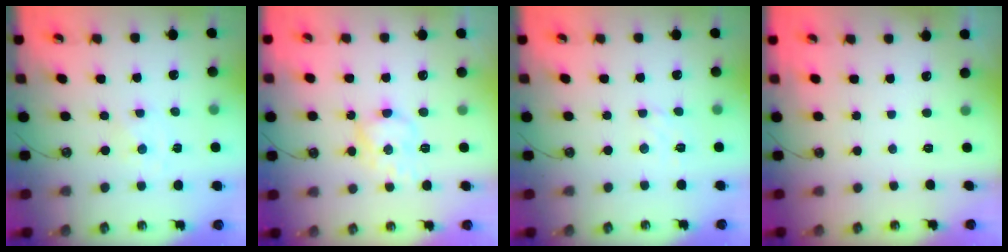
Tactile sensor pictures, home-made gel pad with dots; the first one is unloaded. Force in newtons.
{"total": 8.8, "press": 8.8, "slide": 0.6}
{"total": 3.5, "press": 3.5, "slide": 0.5}
{"total": 0.0}